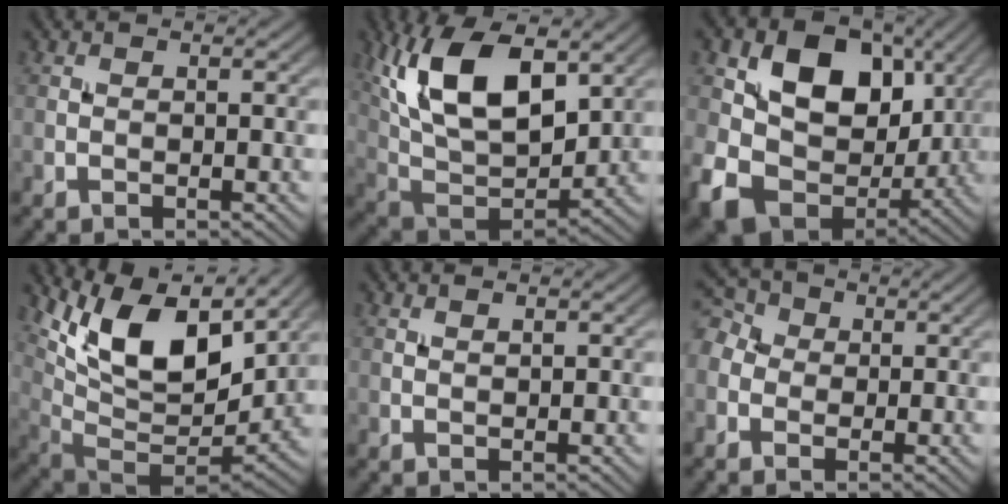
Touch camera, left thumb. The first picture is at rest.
{"total": 15.6, "force": [6.0, 8.5, 11.7], "torque": [-0.242, -0.004, 0.119]}
{"total": 14.6, "force": [2.6, 11.1, 9.1], "torque": [-0.178, -0.015, 0.045]}
{"total": 14.5, "force": [7.2, 7.0, 10.5], "torque": [-0.198, 0.011, 0.135]}
{"total": 0.7, "force": [0.4, 0.3, 0.4], "torque": [-0.007, -0.001, 0.010]}
{"total": 4.9, "force": [0.3, 4.3, 2.3], "torque": [-0.074, 0.012, -0.002]}